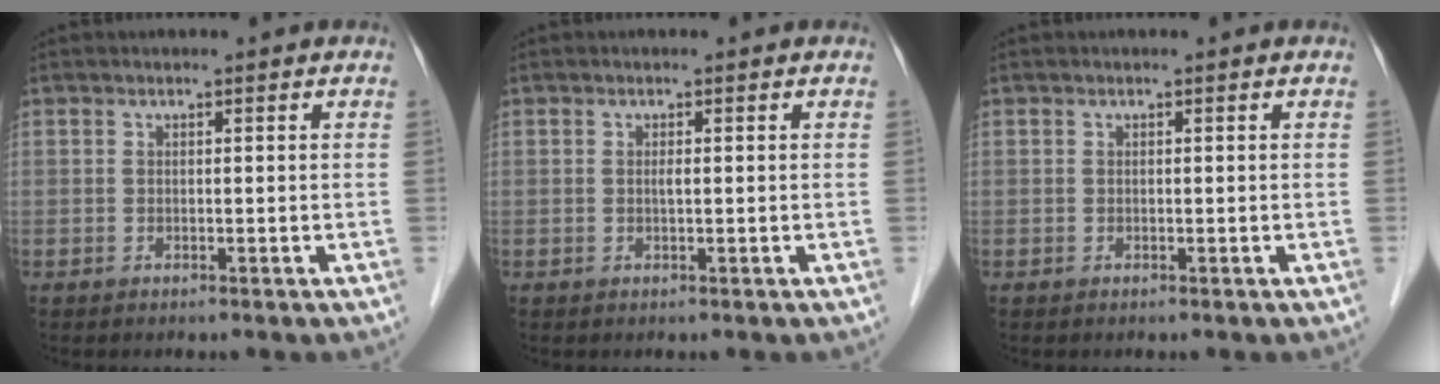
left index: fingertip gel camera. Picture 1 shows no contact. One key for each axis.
{"total": 0.6, "fx": -0.1, "fy": 0.0, "fz": 0.6, "tx": -0.014, "ty": -0.003, "tz": -0.002}
{"total": 0.0}